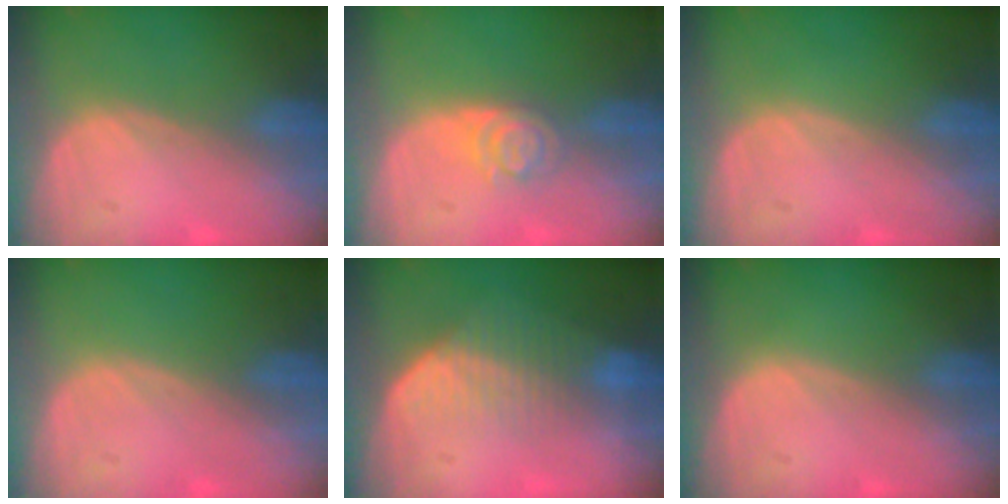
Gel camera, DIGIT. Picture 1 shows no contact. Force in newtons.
{"total": 4.0, "press": 3.6, "slide": 1.6}
{"total": 0.0}
{"total": 0.0}
{"total": 7.2, "press": 6.1, "slide": 3.8}
{"total": 0.0}